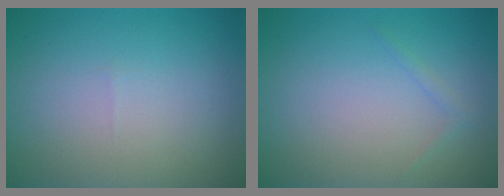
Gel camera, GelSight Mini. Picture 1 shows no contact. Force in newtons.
{"total": 0.6, "press": 0.6, "slide": 0.1}